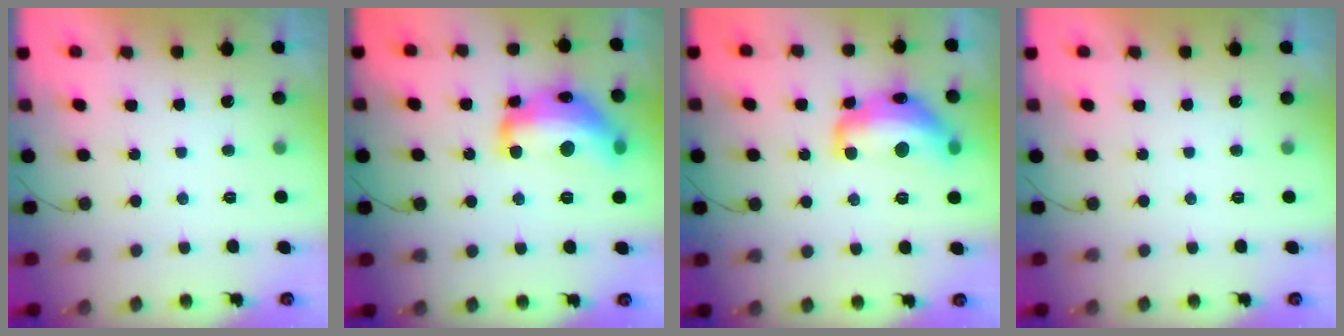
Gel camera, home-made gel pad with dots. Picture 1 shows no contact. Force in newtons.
{"total": 18.0, "press": 18.0, "slide": 1.2}
{"total": 15.3, "press": 15.2, "slide": 0.9}
{"total": 0.0}